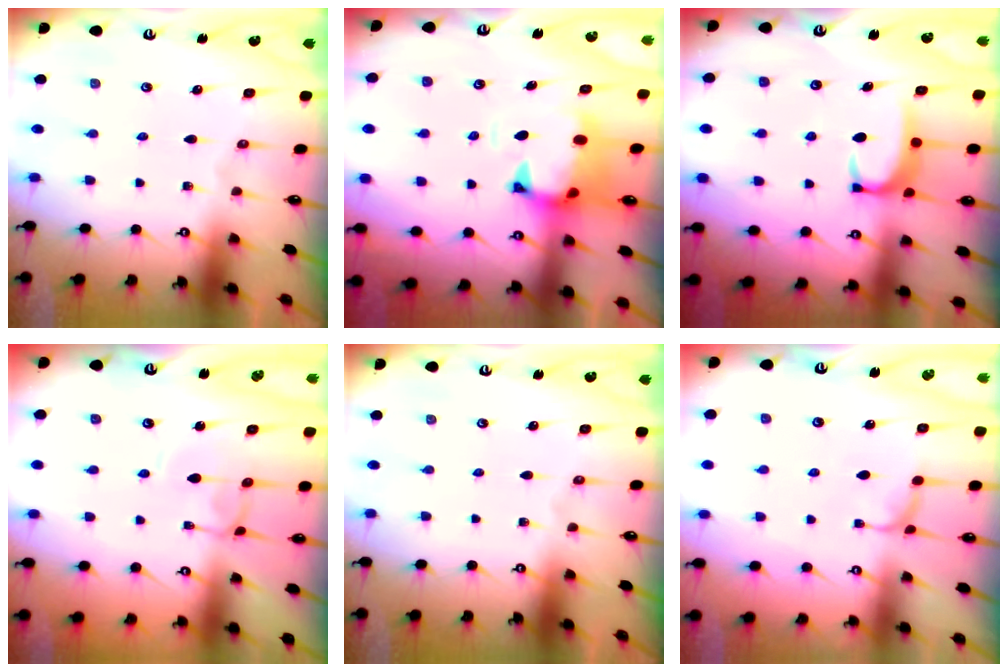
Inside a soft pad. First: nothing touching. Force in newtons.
{"total": 1.5, "press": 1.1, "slide": 1.1}
{"total": 2.6, "press": 2.6, "slide": 0.4}
{"total": 1.5, "press": 1.5, "slide": 0.3}
{"total": 0.0}
{"total": 1.4, "press": 1.3, "slide": 0.5}